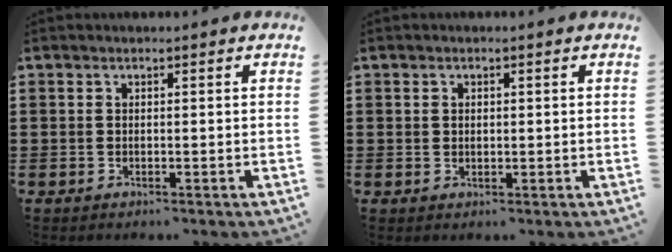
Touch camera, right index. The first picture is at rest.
{"total": 0.7, "force": [0.5, 0.3, 0.3], "torque": [-0.007, 0.005, 0.010]}